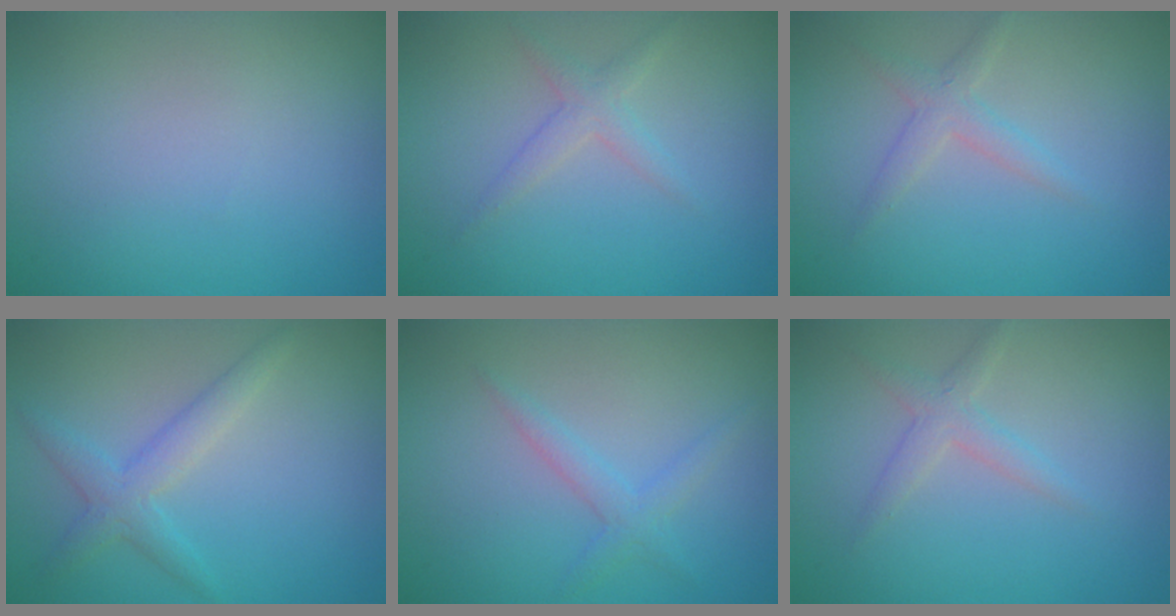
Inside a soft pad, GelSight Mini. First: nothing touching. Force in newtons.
{"total": 1.7, "press": 1.7, "slide": 0.1}
{"total": 1.8, "press": 1.8, "slide": 0.0}
{"total": 2.6, "press": 2.6, "slide": 0.1}
{"total": 1.9, "press": 1.9, "slide": 0.0}
{"total": 1.8, "press": 1.8, "slide": 0.0}